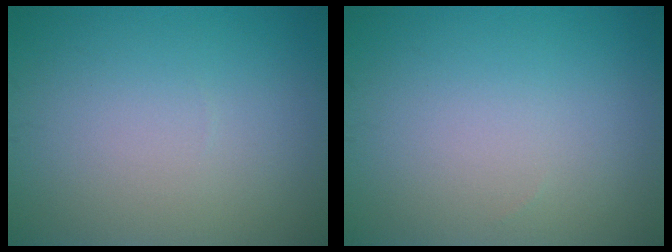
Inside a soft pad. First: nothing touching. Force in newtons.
{"total": 0.0}